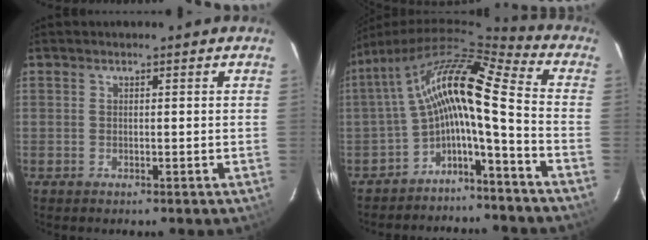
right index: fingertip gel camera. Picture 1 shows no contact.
{"total": 12.7, "force": [-2.5, 1.8, 12.3], "torque": [-0.223, 0.017, -0.058]}